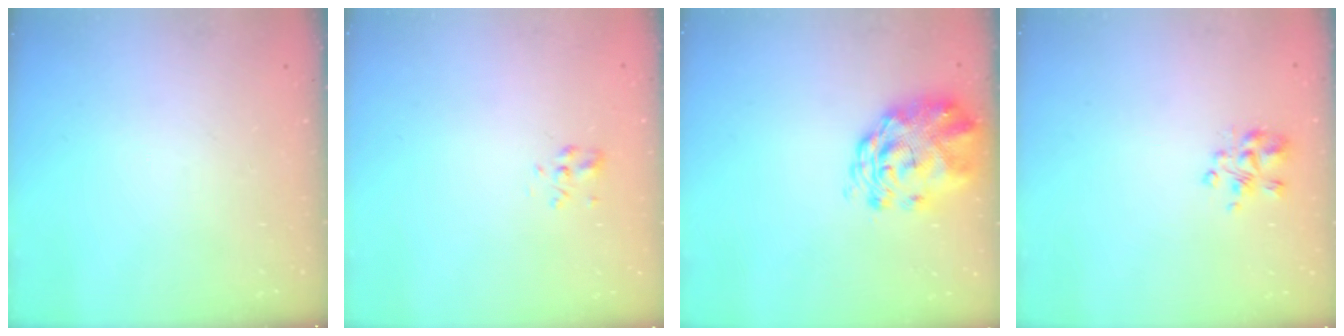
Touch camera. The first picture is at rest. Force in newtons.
{"total": 1.4, "press": 1.2, "slide": 0.7}
{"total": 3.5, "press": 3.3, "slide": 1.1}
{"total": 3.9, "press": 3.9, "slide": 0.7}